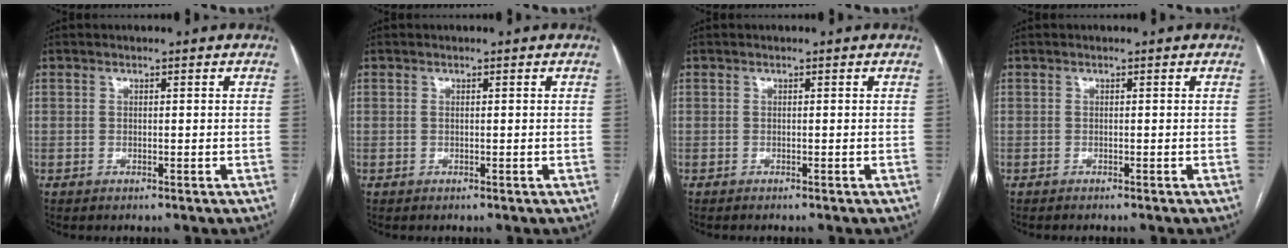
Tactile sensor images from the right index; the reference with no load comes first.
{"total": 0.0}
{"total": 1.4, "force": [-1.3, 0.0, 0.6], "torque": [-0.006, -0.001, -0.016]}
{"total": 1.9, "force": [-1.7, 0.0, 0.9], "torque": [-0.011, -0.001, -0.020]}